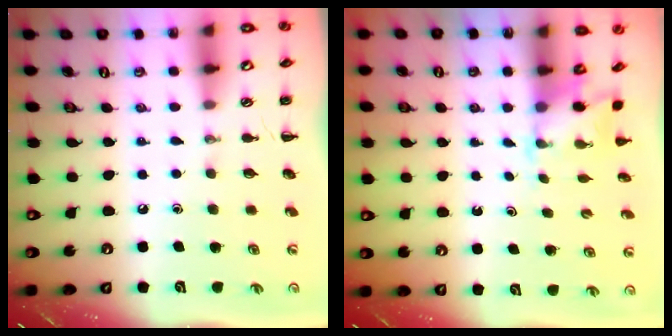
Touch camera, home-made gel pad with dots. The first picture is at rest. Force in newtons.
{"total": 1.7, "press": 1.6, "slide": 0.5}